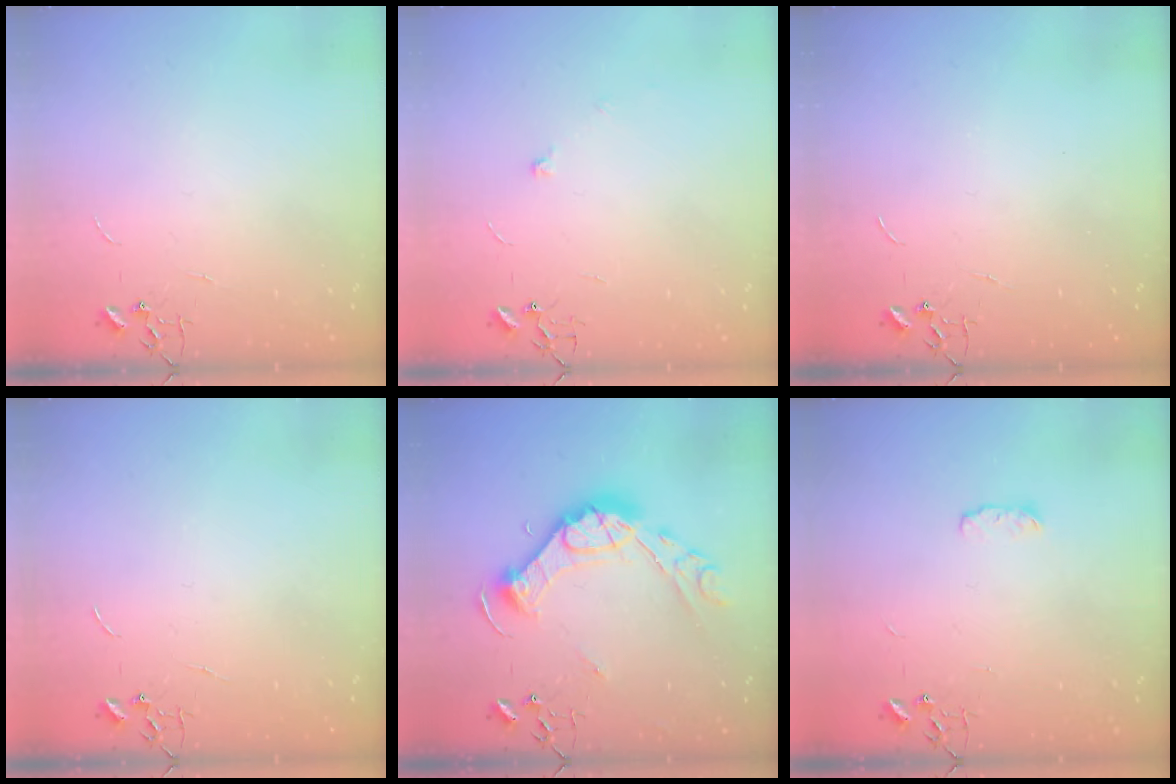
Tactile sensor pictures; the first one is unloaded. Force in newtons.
{"total": 5.4, "press": 5.1, "slide": 1.8}
{"total": 0.0}
{"total": 0.0}
{"total": 16.6, "press": 16.6, "slide": 1.4}
{"total": 4.2, "press": 4.1, "slide": 0.6}